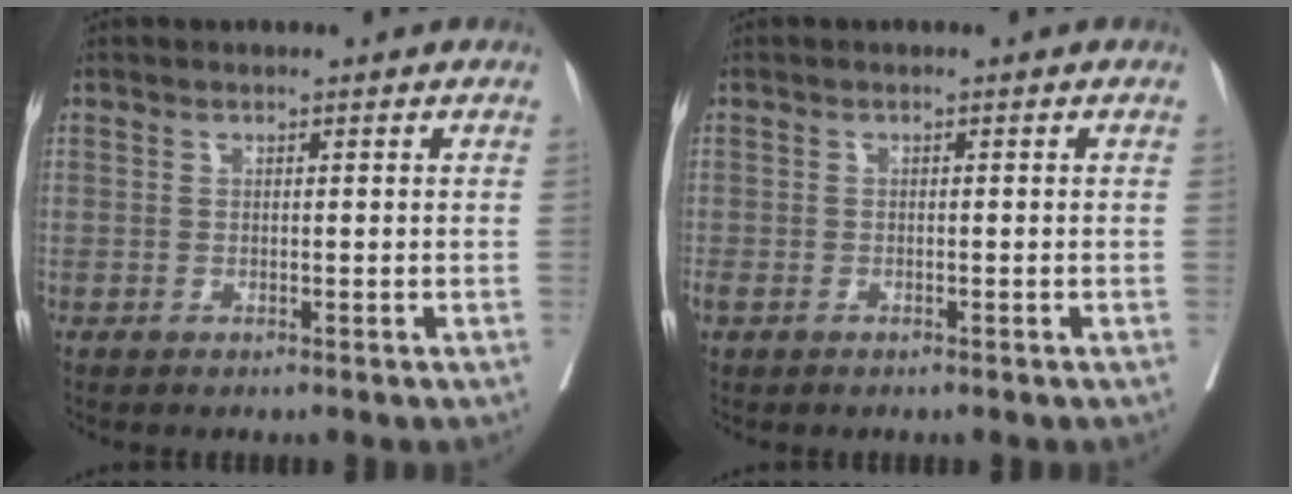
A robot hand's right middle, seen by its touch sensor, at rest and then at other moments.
{"total": 1.2, "force": [-0.7, 0.4, 0.8], "torque": [-0.029, 0.002, -0.010]}